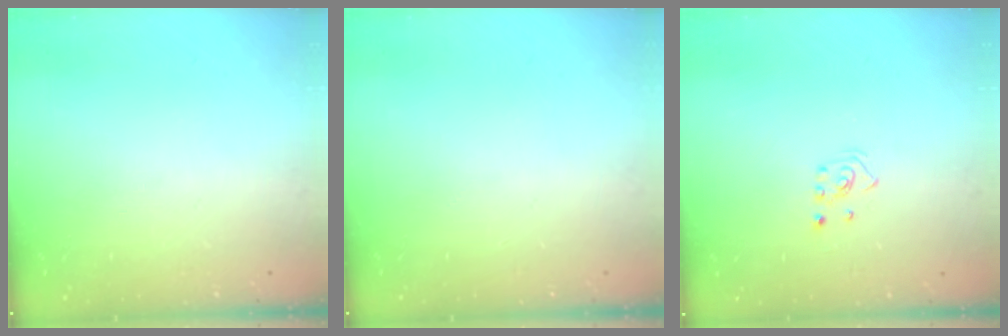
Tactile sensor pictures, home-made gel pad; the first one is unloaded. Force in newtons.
{"total": 0.0}
{"total": 2.1, "press": 1.9, "slide": 0.8}